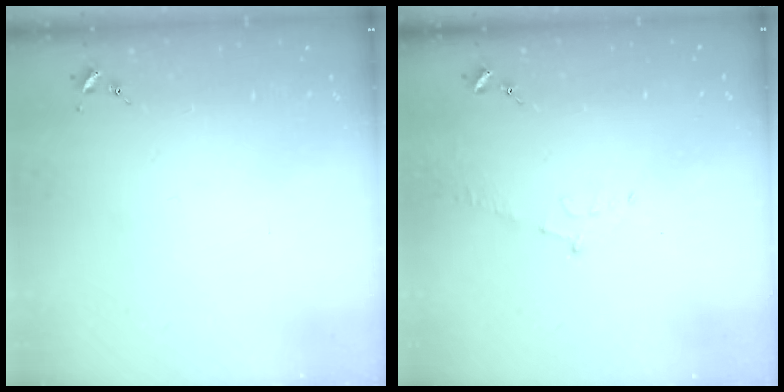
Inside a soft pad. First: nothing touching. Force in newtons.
{"total": 5.7, "press": 5.7, "slide": 0.6}